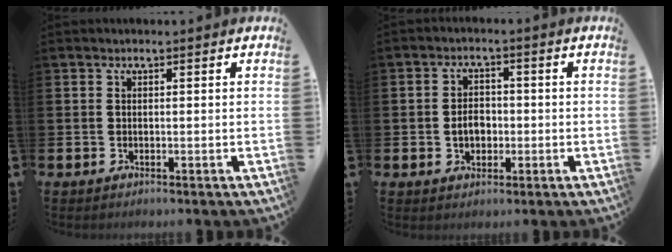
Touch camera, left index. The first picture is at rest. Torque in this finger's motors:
{"motor_torque": [0.13, 0.02, 0.11, 0.10]}